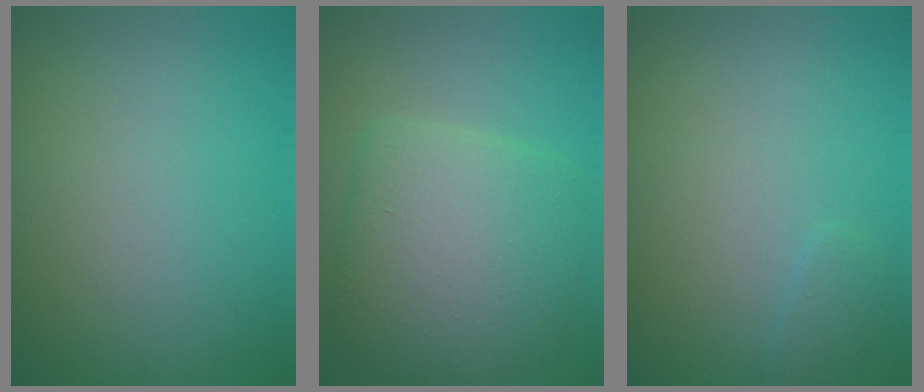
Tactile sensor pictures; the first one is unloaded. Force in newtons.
{"total": 7.1, "press": 7.1, "slide": 0.5}
{"total": 1.0, "press": 1.0, "slide": 0.0}